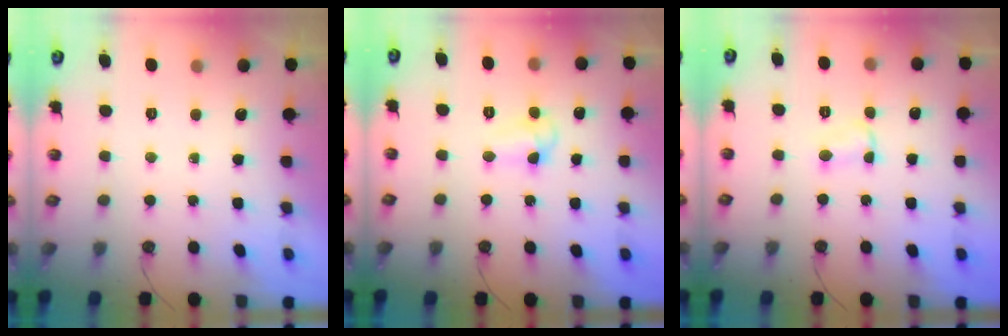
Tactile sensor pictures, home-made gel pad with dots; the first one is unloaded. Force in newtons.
{"total": 5.6, "press": 5.6, "slide": 0.4}
{"total": 2.9, "press": 2.9, "slide": 0.5}